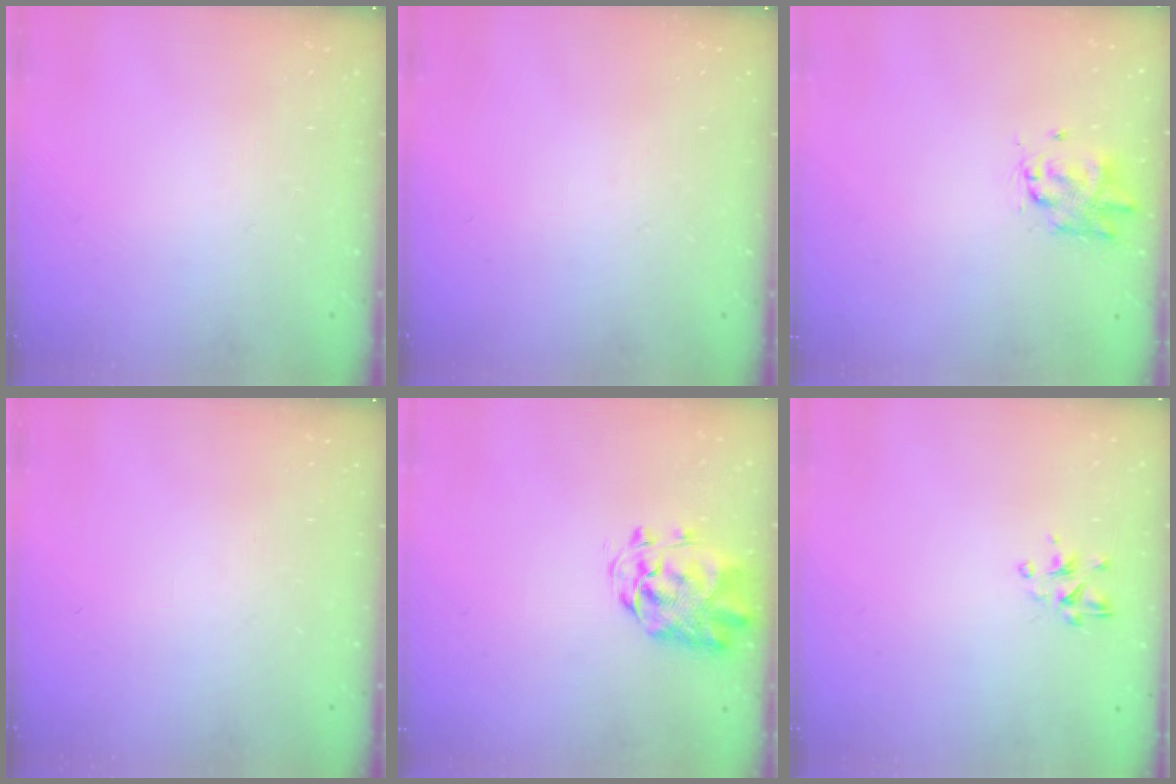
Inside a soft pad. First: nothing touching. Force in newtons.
{"total": 0.0}
{"total": 2.0, "press": 1.9, "slide": 0.6}
{"total": 0.0}
{"total": 3.1, "press": 3.0, "slide": 0.8}
{"total": 2.8, "press": 2.7, "slide": 0.7}